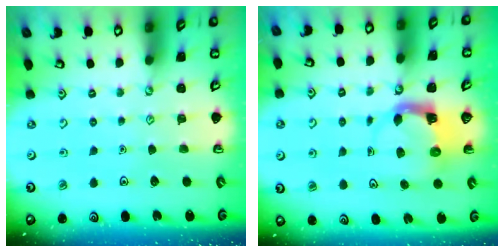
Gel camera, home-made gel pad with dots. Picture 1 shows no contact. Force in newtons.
{"total": 4.0, "press": 3.9, "slide": 0.6}